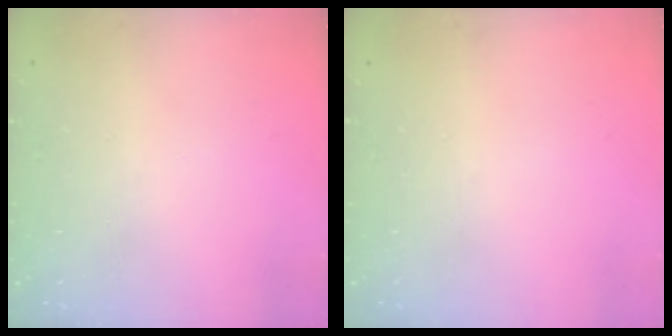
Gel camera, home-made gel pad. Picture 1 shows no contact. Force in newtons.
{"total": 0.0}